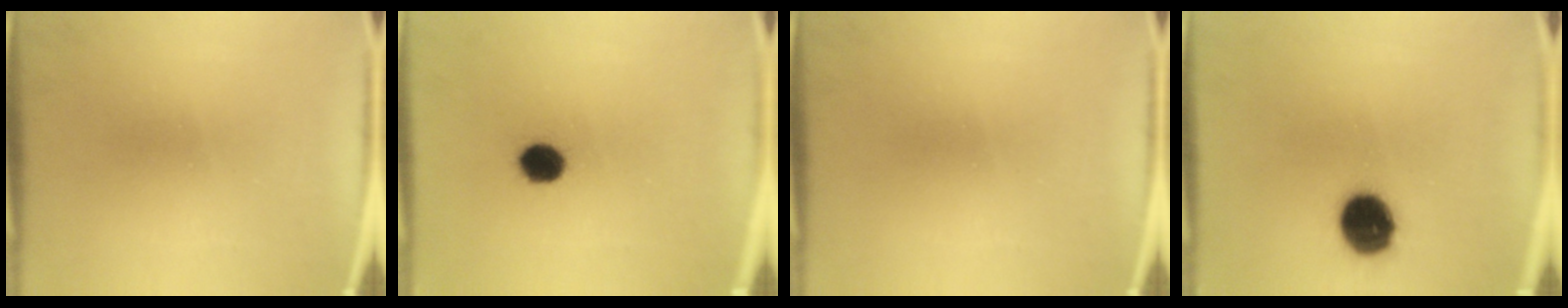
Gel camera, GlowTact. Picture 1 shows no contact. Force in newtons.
{"total": 6.1}
{"total": 0.0}
{"total": 11.8}